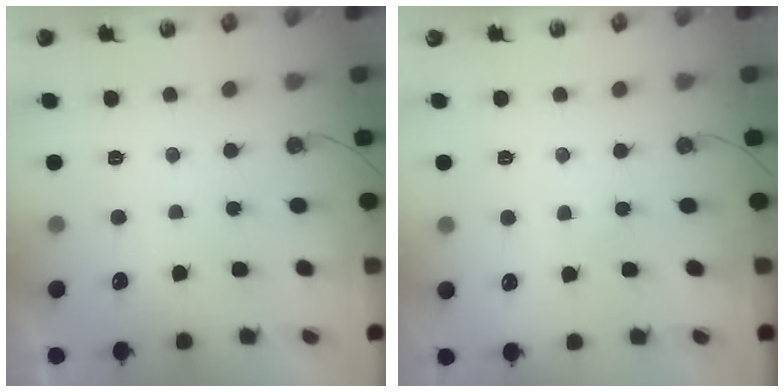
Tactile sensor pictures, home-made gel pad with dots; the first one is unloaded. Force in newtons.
{"total": 1.9, "press": 1.9, "slide": 0.2}